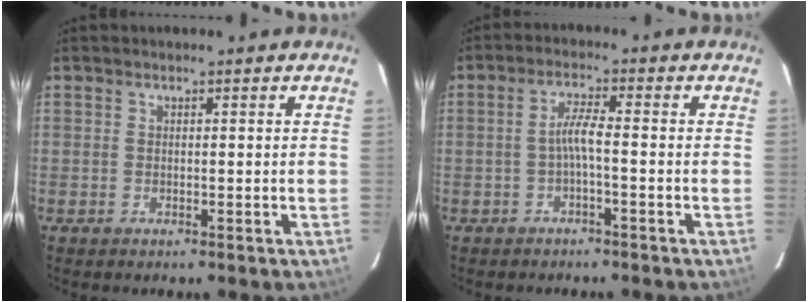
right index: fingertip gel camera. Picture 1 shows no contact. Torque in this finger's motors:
{"motor_torque": [0.58, -0.03, 0.33, 0.09]}